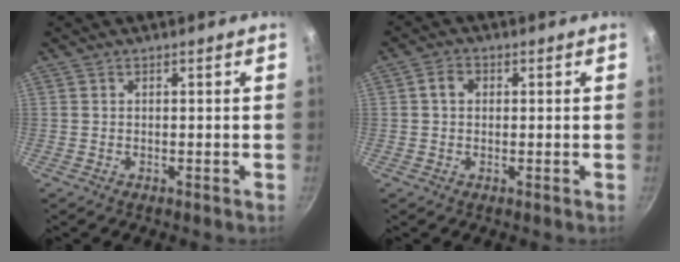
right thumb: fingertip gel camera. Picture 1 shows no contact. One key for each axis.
{"total": 2.8, "fx": 0.5, "fy": 2.2, "fz": 1.7, "tx": -0.023, "ty": 0.007, "tz": 0.004}